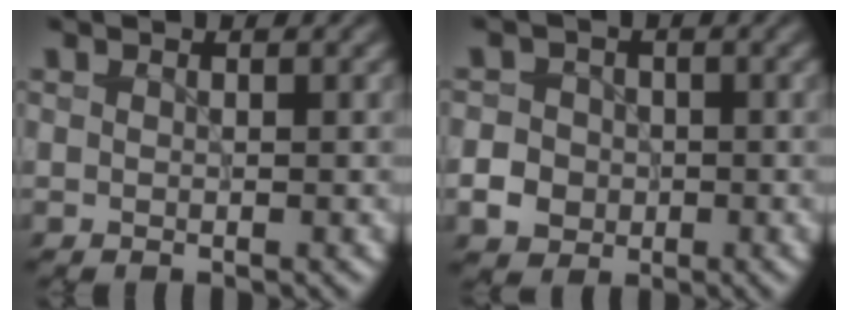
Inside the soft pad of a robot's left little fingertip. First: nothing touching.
{"total": 3.9, "force": [-1.1, 3.6, 1.2], "torque": [-0.003, 0.002, -0.033]}